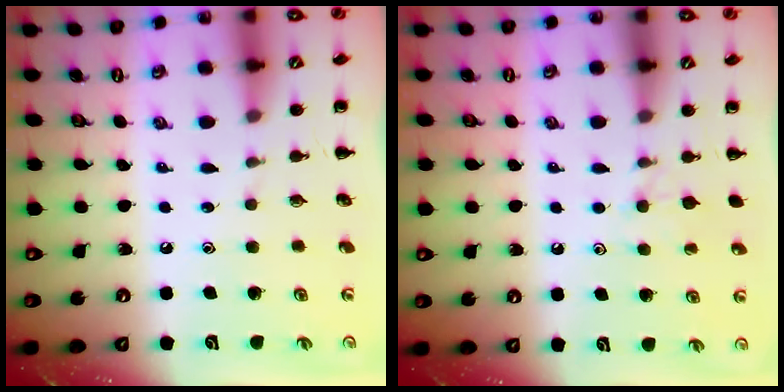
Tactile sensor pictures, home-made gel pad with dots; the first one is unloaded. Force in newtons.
{"total": 5.2, "press": 4.8, "slide": 1.9}